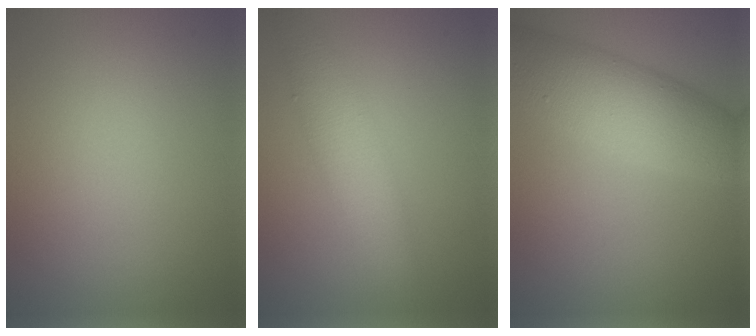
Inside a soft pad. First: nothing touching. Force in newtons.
{"total": 3.6, "press": 3.6, "slide": 0.1}
{"total": 7.1, "press": 7.1, "slide": 0.2}